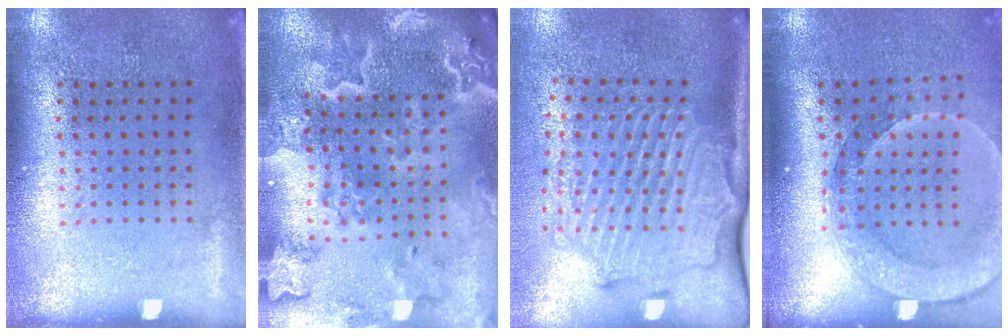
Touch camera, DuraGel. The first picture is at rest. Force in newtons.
{"total": 4.0, "press": 3.3, "slide": 2.2}
{"total": 2.9, "press": 2.2, "slide": 1.9}
{"total": 2.5, "press": 2.0, "slide": 1.5}